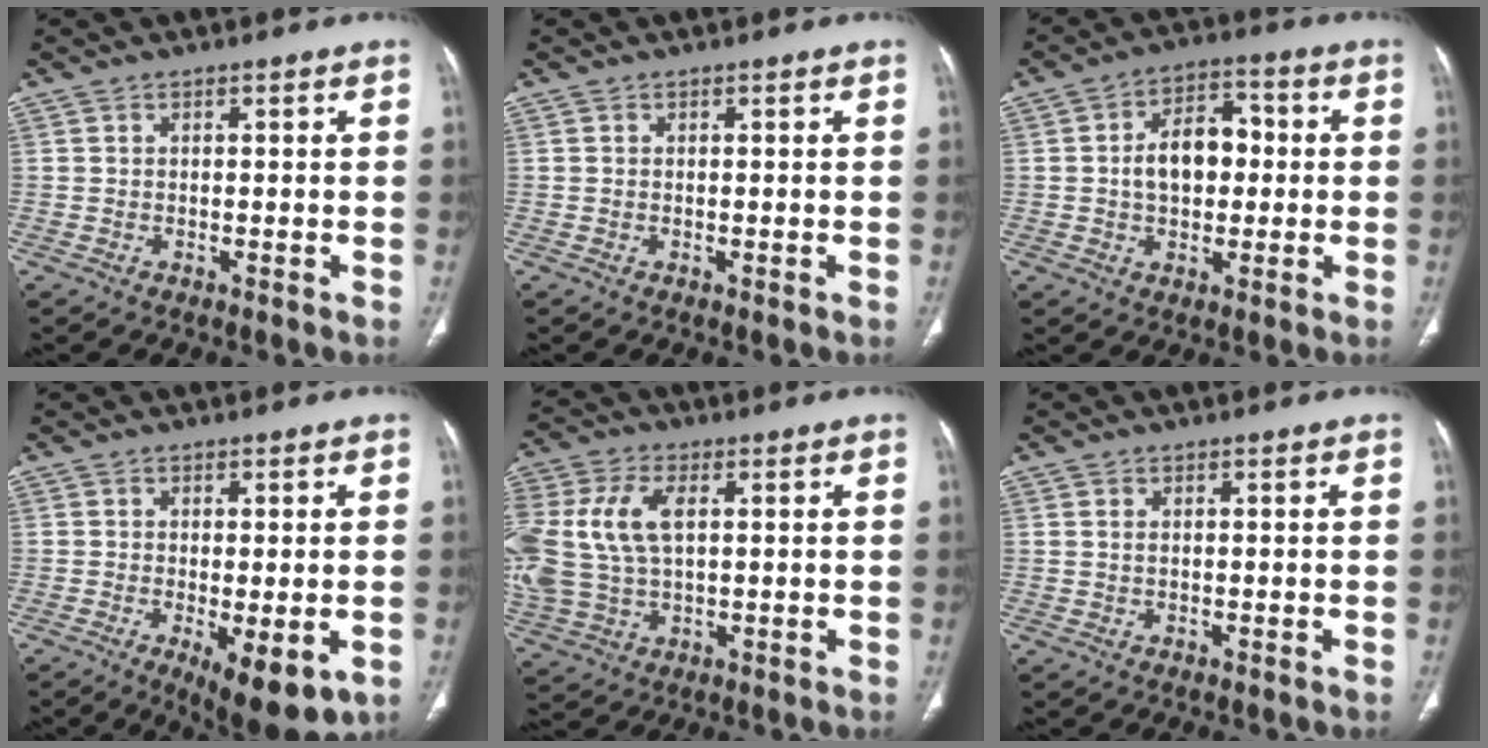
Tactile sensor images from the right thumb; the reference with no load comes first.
{"total": 0.0}
{"total": 10.1, "force": [0.2, 6.7, 7.5], "torque": [-0.098, 0.026, -0.002]}
{"total": 9.8, "force": [-3.4, 3.5, 8.6], "torque": [-0.122, -0.017, -0.043]}
{"total": 19.9, "force": [3.3, 12.3, 15.4], "torque": [-0.394, 0.013, 0.067]}
{"total": 0.8, "force": [0.2, 0.4, 0.7], "torque": [-0.018, 0.001, 0.007]}